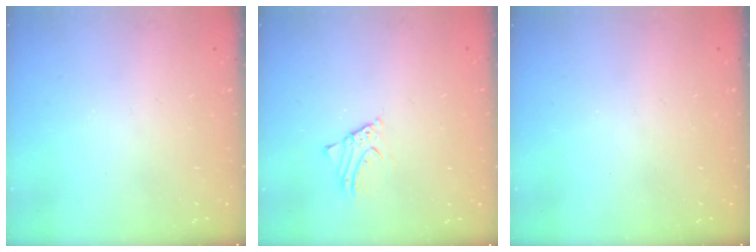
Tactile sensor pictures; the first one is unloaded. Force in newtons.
{"total": 2.4, "press": 2.4, "slide": 0.1}
{"total": 0.0}